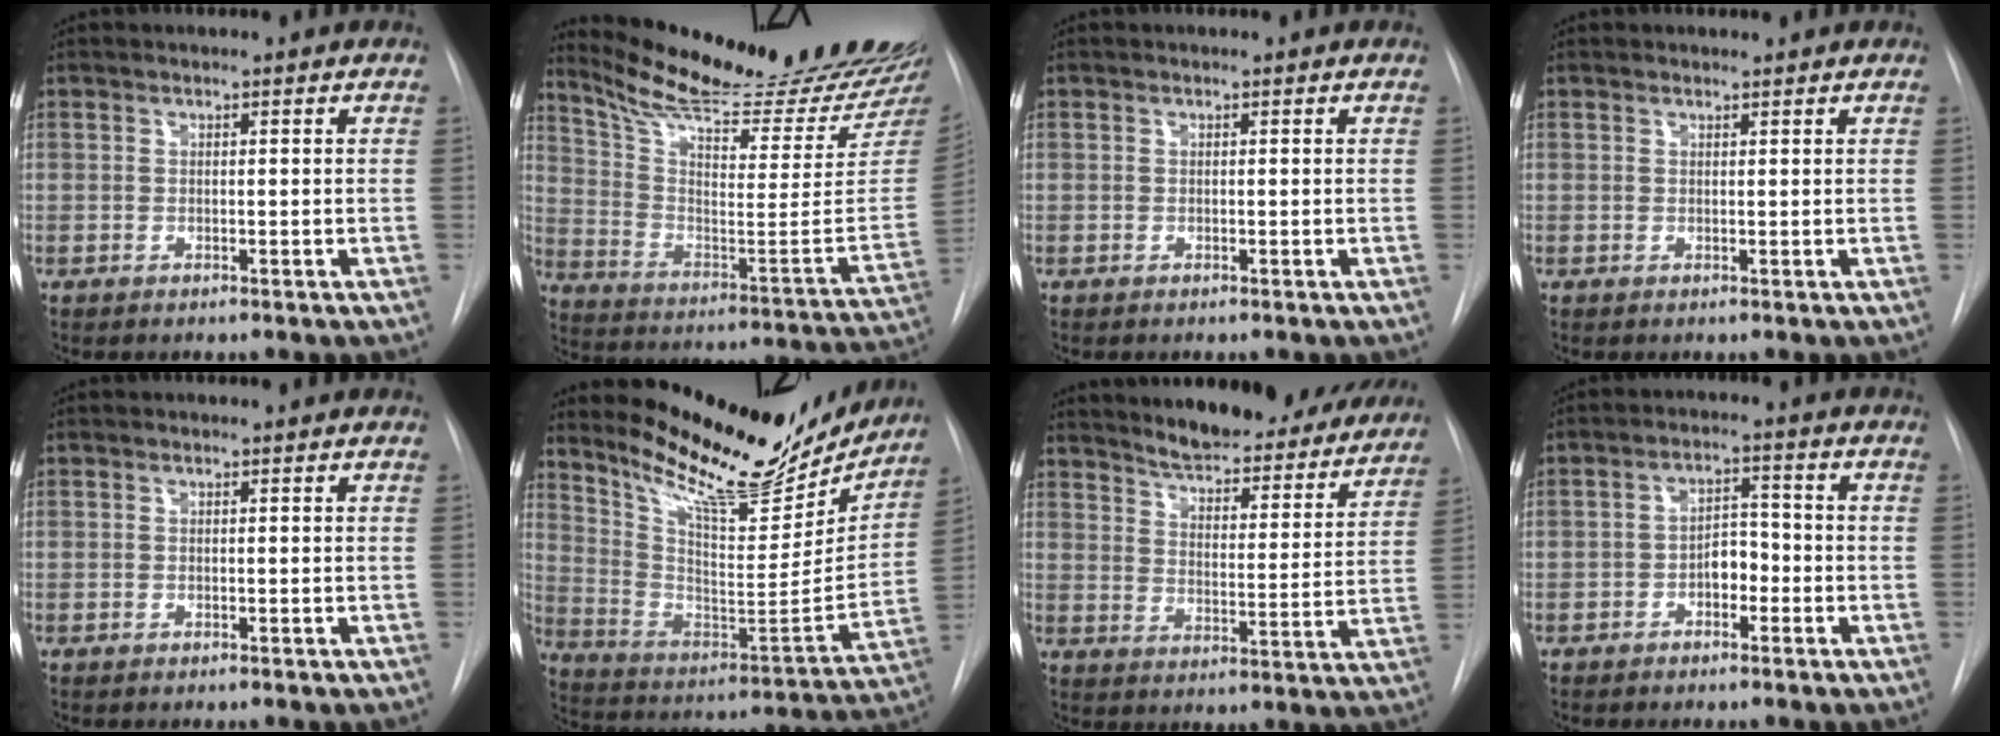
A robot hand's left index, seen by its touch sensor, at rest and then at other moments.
{"total": 30.0, "force": [27.0, 1.3, 13.0], "torque": [-0.216, -0.115, 0.377]}
{"total": 0.0}
{"total": 0.6, "force": [0.5, 0.1, -0.1], "torque": [-0.006, -0.002, 0.009]}
{"total": 0.0}
{"total": 22.5, "force": [20.0, 4.7, 9.1], "torque": [-0.153, -0.045, 0.305]}
{"total": 22.4, "force": [20.4, 4.8, 7.9], "torque": [-0.104, -0.035, 0.260]}
{"total": 3.9, "force": [-1.6, 2.2, 2.8], "torque": [-0.043, 0.014, -0.029]}